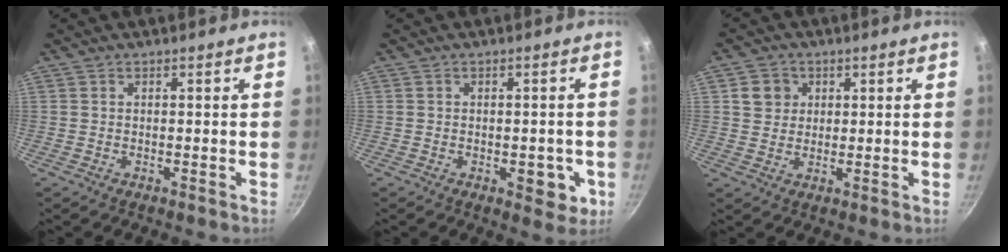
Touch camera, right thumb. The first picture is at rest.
{"total": 5.6, "force": [-1.6, 3.2, 4.3], "torque": [-0.023, 0.004, -0.017]}
{"total": 4.7, "force": [1.4, 4.3, 1.3], "torque": [0.007, 0.004, 0.021]}